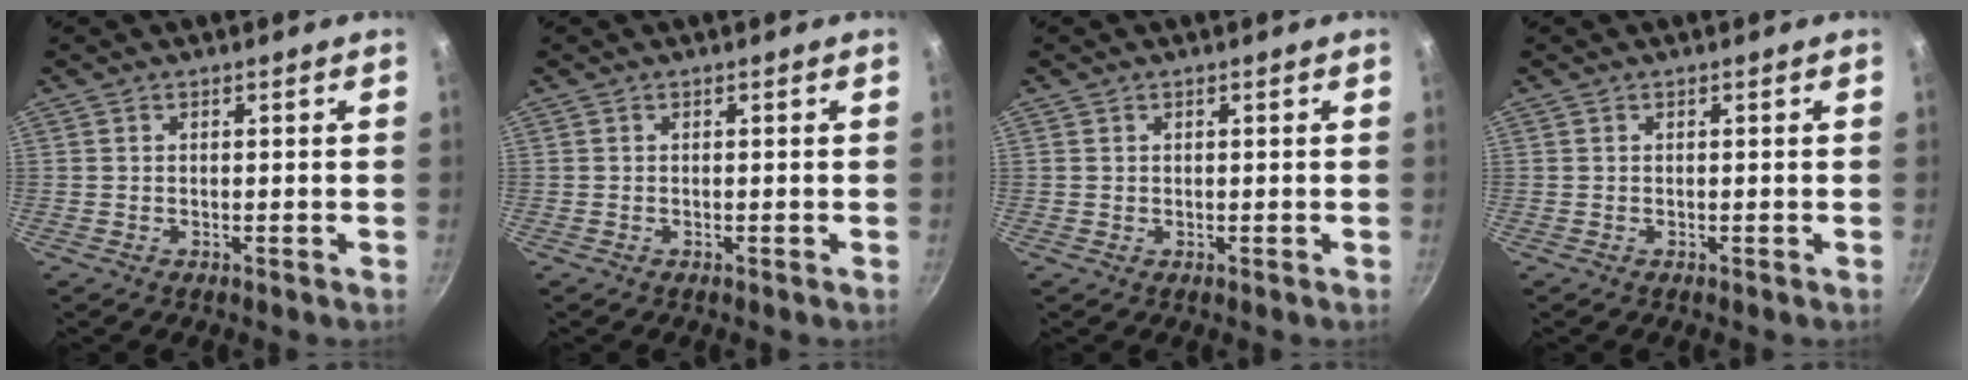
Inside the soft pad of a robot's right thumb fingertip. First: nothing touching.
{"total": 0.0}
{"total": 0.6, "force": [0.2, 0.5, 0.0], "torque": [0.008, 0.001, 0.001]}
{"total": 0.0}